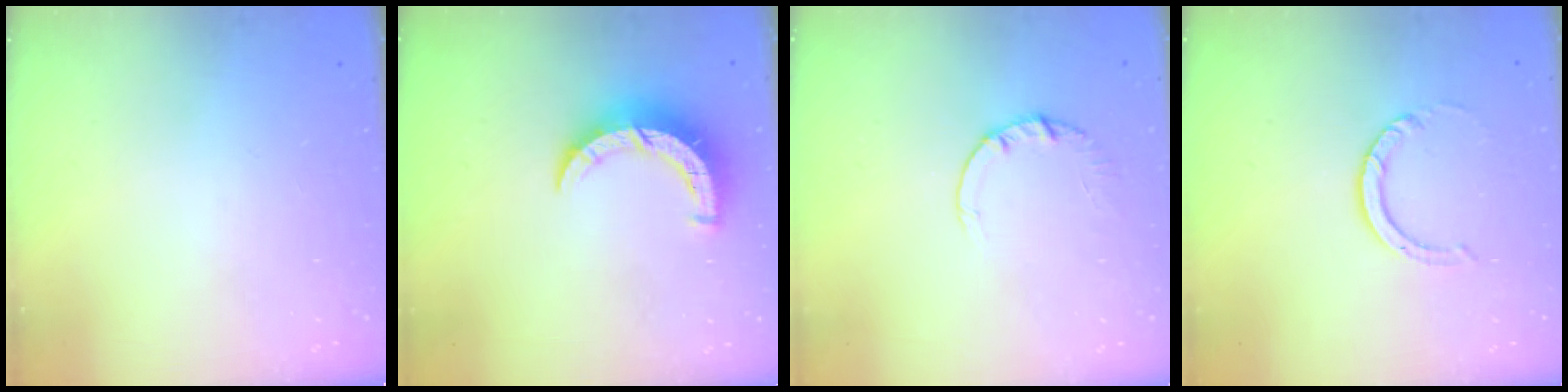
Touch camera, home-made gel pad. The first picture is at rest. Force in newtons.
{"total": 8.0, "press": 8.0, "slide": 0.3}
{"total": 2.7, "press": 2.7, "slide": 0.4}
{"total": 3.8, "press": 3.8, "slide": 0.3}